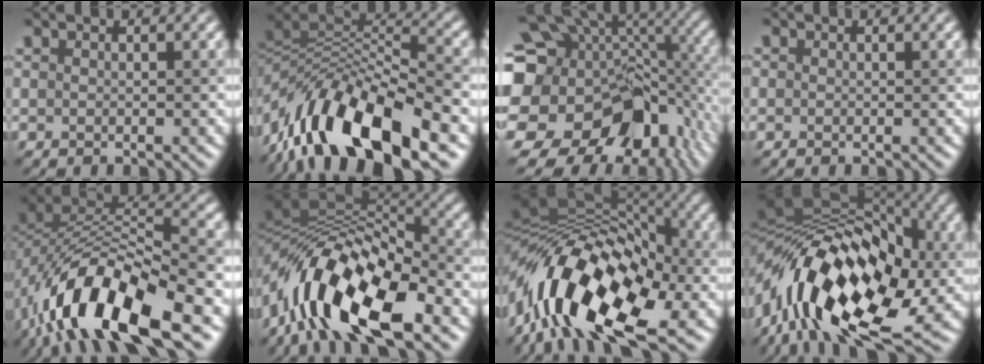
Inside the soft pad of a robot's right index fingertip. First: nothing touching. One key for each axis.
{"total": 12.3, "fx": -6.0, "fy": 4.9, "fz": 9.6, "tx": -0.154, "ty": 0.023, "tz": -0.111}
{"total": 17.1, "fx": -3.7, "fy": 12.9, "fz": 10.7, "tx": -0.186, "ty": 0.009, "tz": -0.051}
{"total": 0.0}
{"total": 12.5, "fx": -6.4, "fy": 5.4, "fz": 9.3, "tx": -0.162, "ty": 0.008, "tz": -0.124}
{"total": 13.0, "fx": -5.1, "fy": 5.4, "fz": 10.7, "tx": -0.175, "ty": 0.025, "tz": -0.099}
{"total": 15.9, "fx": -4.9, "fy": 8.9, "fz": 12.3, "tx": -0.221, "ty": 0.027, "tz": -0.103}
{"total": 16.8, "fx": -2.6, "fy": 10.1, "fz": 13.1, "tx": -0.233, "ty": 0.028, "tz": -0.053}